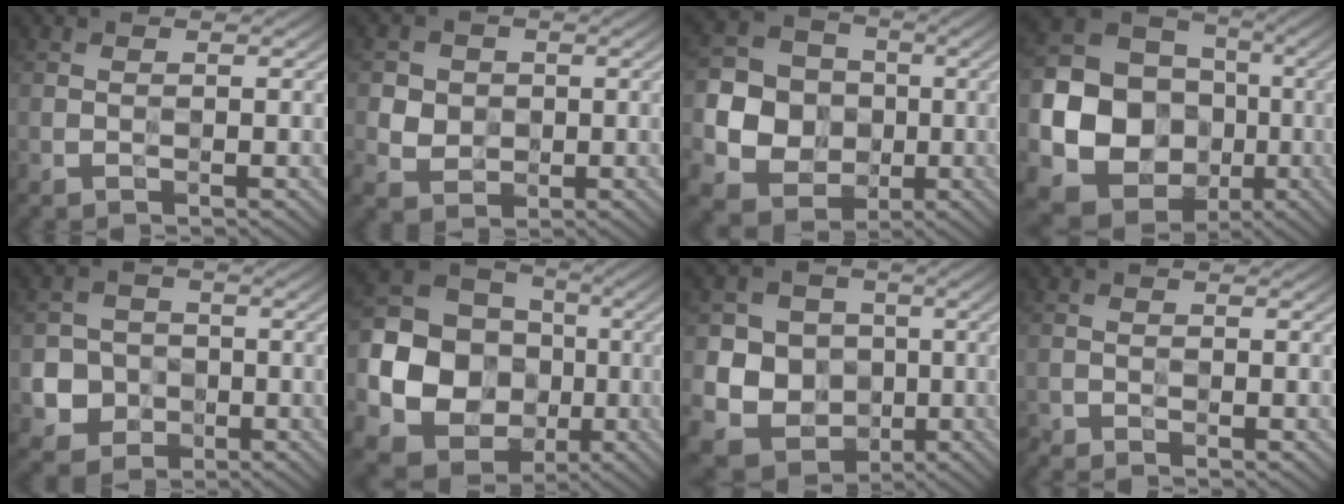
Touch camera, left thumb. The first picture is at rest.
{"total": 4.3, "force": [0.4, 4.1, 1.5], "torque": [-0.052, 0.001, 0.001]}
{"total": 12.1, "force": [-1.6, 10.8, 5.2], "torque": [-0.147, -0.013, -0.049]}
{"total": 20.9, "force": [-4.0, 18.7, 8.4], "torque": [-0.209, -0.025, -0.092]}
{"total": 5.5, "force": [-1.4, 5.1, 1.5], "torque": [-0.036, -0.008, -0.049]}
{"total": 20.7, "force": [-3.9, 18.3, 8.9], "torque": [-0.245, -0.015, -0.089]}
{"total": 10.4, "force": [-1.0, 9.6, 4.1], "torque": [-0.108, -0.020, -0.039]}
{"total": 0.9, "force": [-0.9, 0.0, -0.1], "torque": [-0.001, -0.001, -0.020]}